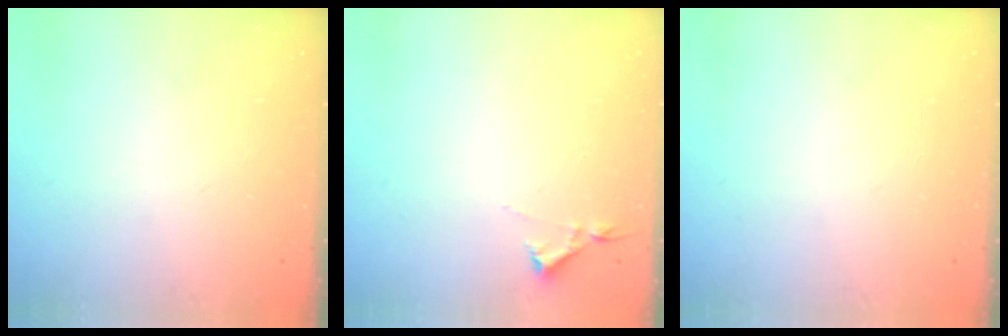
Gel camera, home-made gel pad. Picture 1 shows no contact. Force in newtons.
{"total": 2.9, "press": 2.9, "slide": 0.5}
{"total": 0.0}